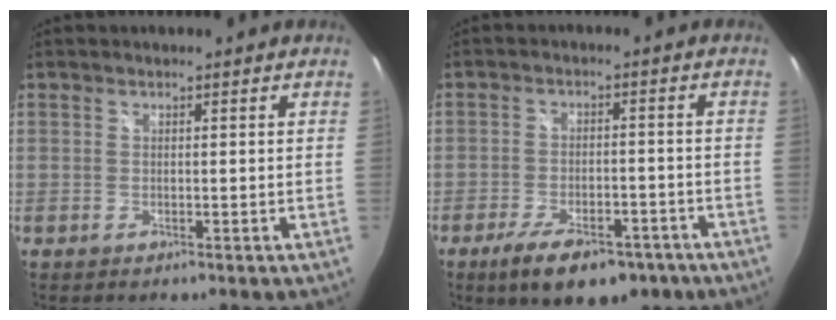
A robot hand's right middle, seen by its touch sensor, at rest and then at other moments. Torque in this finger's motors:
{"motor_torque": [1.09, -1.04, 0.17, 0.12]}